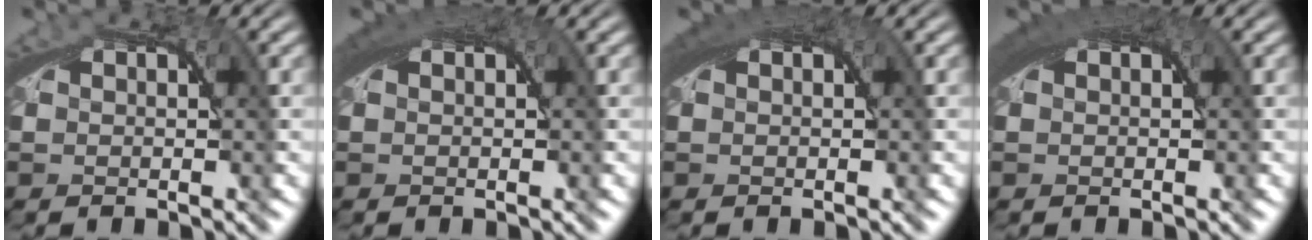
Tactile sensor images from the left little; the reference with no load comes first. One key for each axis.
{"total": 3.1, "fx": 1.5, "fy": 1.1, "fz": 2.6, "tx": -0.038, "ty": 0.011, "tz": 0.019}
{"total": 3.3, "fx": 1.5, "fy": 1.0, "fz": 2.7, "tx": -0.039, "ty": 0.012, "tz": 0.020}
{"total": 3.7, "fx": 1.6, "fy": 1.3, "fz": 3.1, "tx": -0.044, "ty": 0.012, "tz": 0.022}